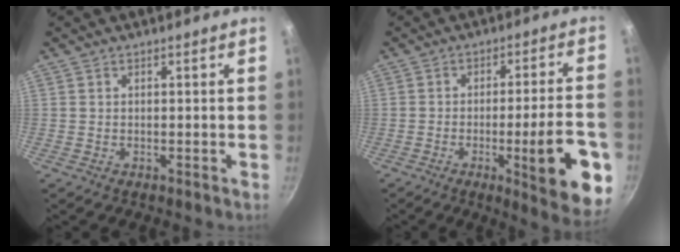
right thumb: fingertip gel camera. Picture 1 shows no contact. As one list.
[{"total": 16.3, "force": [-5.4, 3.3, 15.0], "torque": [-0.178, 0.018, -0.069]}]